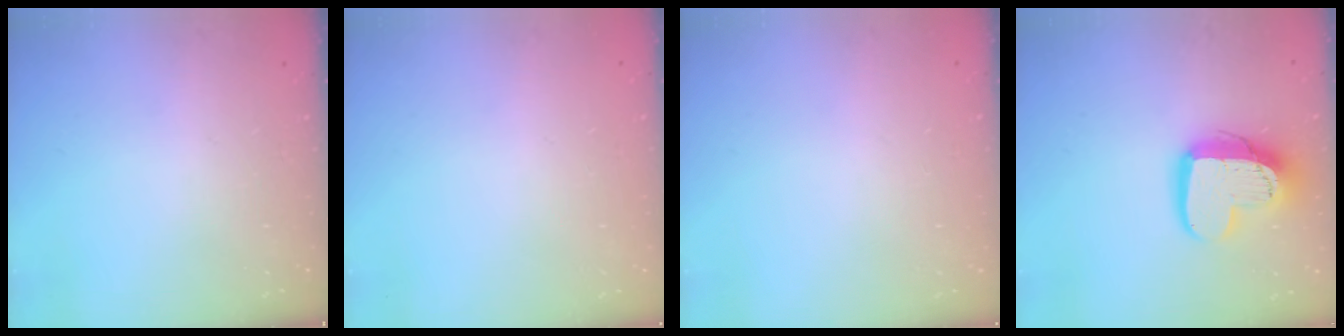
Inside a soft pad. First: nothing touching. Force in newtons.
{"total": 0.0}
{"total": 0.0}
{"total": 14.7, "press": 14.6, "slide": 1.2}